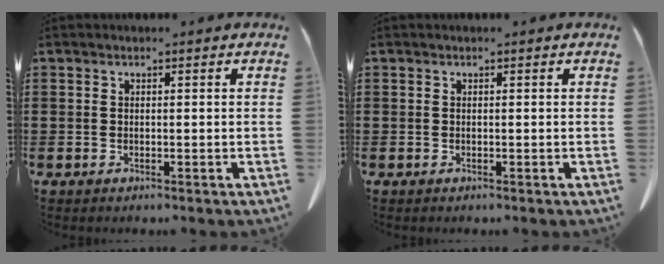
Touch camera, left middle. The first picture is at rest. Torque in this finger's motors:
{"motor_torque": [0.00, 0.00, 0.00, 0.00]}